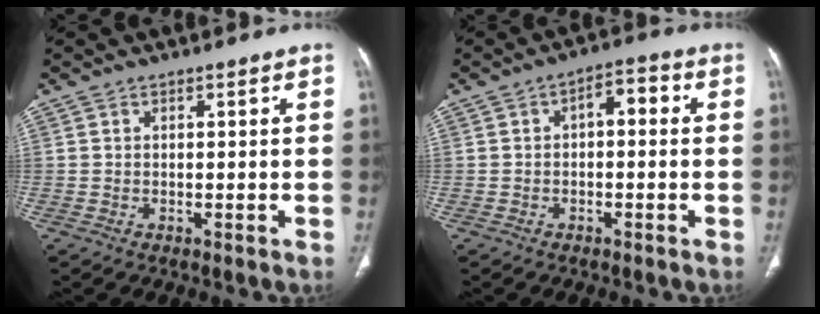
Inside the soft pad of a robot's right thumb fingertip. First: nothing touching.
{"total": 4.4, "force": [0.2, 2.4, 3.7], "torque": [-0.036, 0.019, -0.008]}